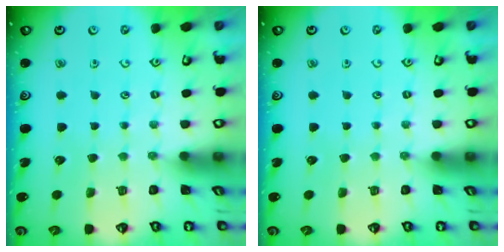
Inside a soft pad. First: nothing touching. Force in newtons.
{"total": 0.0}